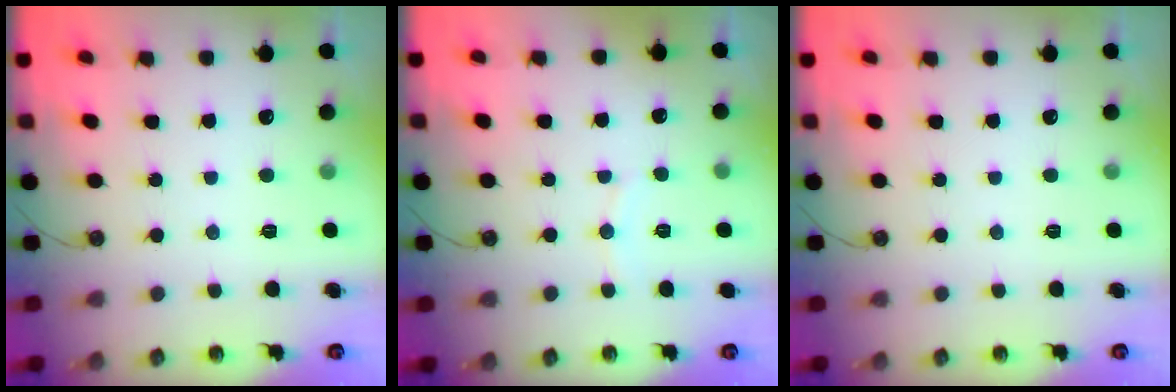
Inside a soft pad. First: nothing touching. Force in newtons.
{"total": 3.5, "press": 3.4, "slide": 0.5}
{"total": 0.0}